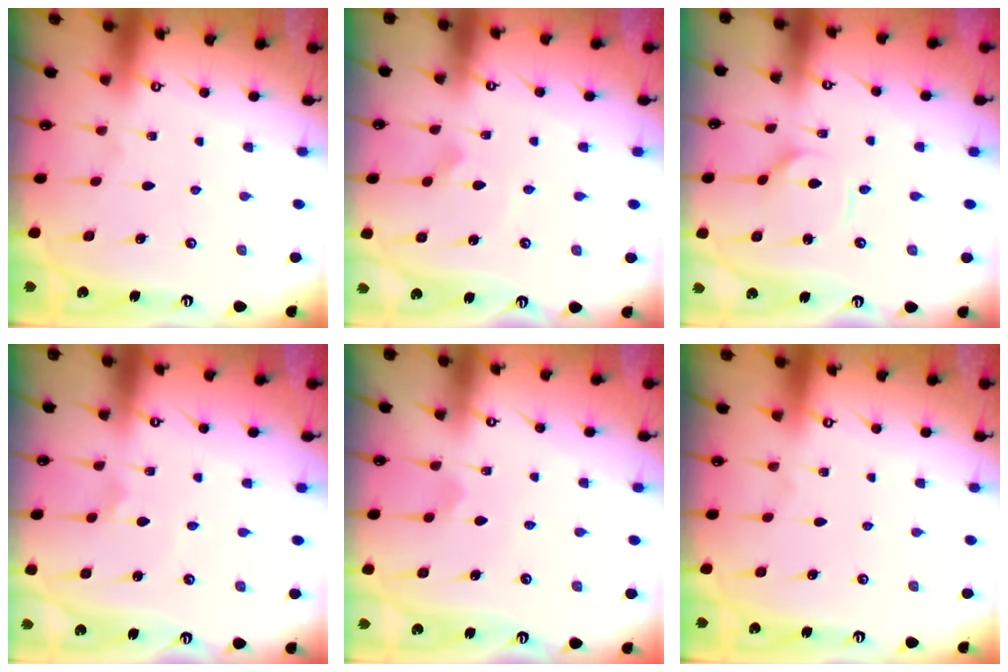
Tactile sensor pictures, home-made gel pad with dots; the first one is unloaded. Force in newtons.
{"total": 2.2, "press": 2.2, "slide": 0.1}
{"total": 3.7, "press": 3.7, "slide": 0.1}
{"total": 1.1, "press": 1.0, "slide": 0.4}
{"total": 3.4, "press": 3.3, "slide": 0.6}
{"total": 0.0}